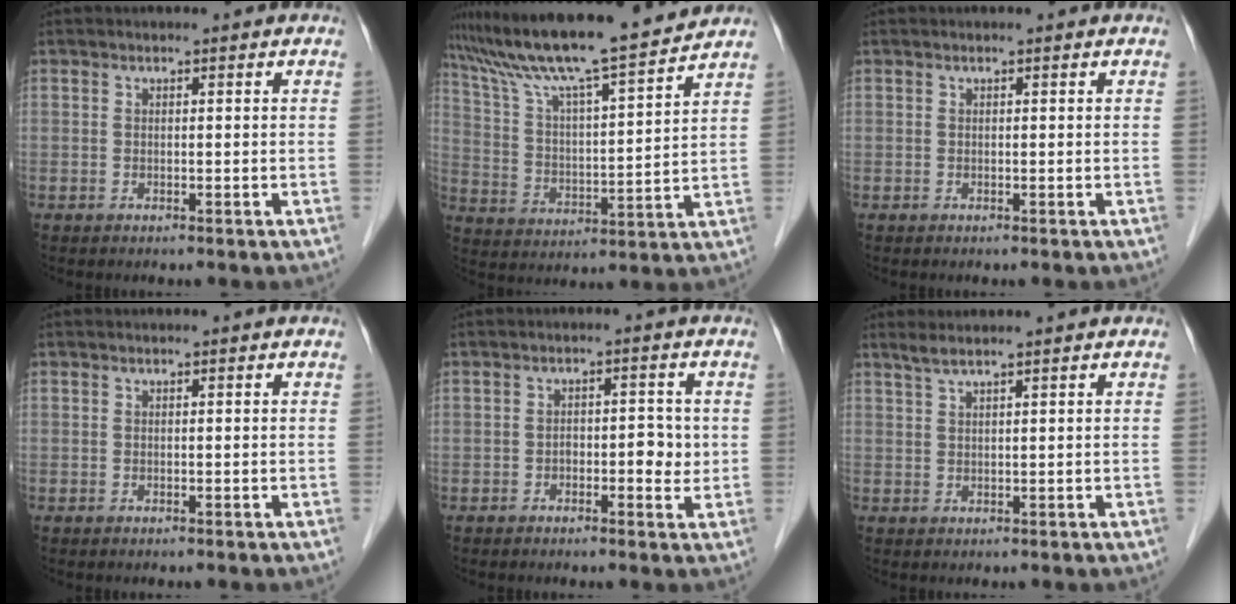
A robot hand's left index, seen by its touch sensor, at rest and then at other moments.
{"total": 16.8, "force": [15.1, -0.6, 7.3], "torque": [-0.137, 0.001, 0.250]}
{"total": 0.0}
{"total": 0.0}
{"total": 2.9, "force": [-0.2, 1.3, 2.6], "torque": [-0.033, 0.002, -0.003]}
{"total": 2.6, "force": [2.2, -0.4, 1.3], "torque": [-0.027, 0.015, 0.046]}